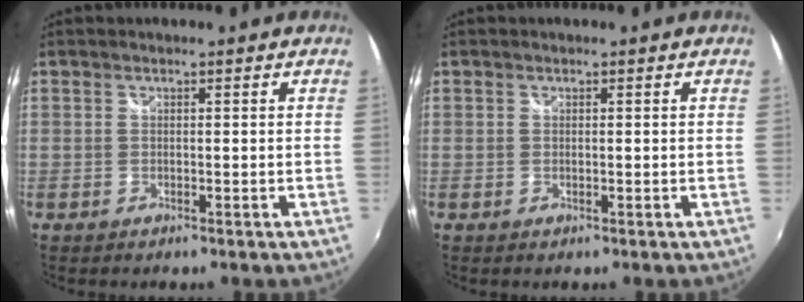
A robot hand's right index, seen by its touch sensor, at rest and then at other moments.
{"total": 0.0}